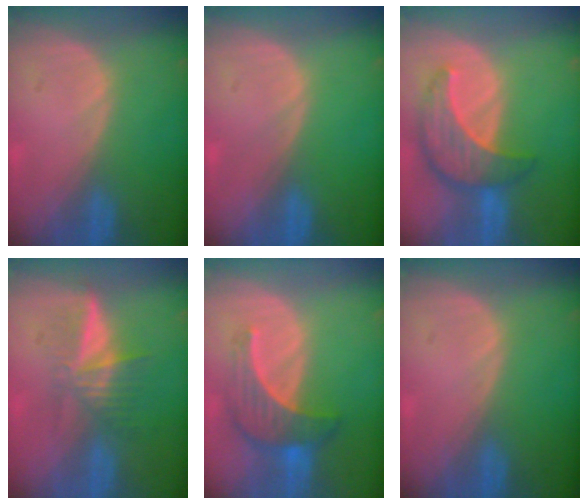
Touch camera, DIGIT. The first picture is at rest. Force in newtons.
{"total": 0.0}
{"total": 8.6, "press": 7.8, "slide": 3.6}
{"total": 6.1, "press": 5.3, "slide": 3.1}
{"total": 7.4, "press": 6.8, "slide": 2.8}
{"total": 0.0}